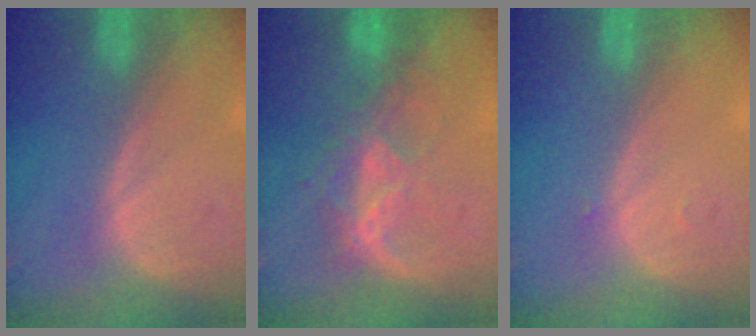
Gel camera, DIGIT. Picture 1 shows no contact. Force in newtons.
{"total": 6.5, "press": 5.9, "slide": 2.7}
{"total": 0.5, "press": 0.4, "slide": 0.3}